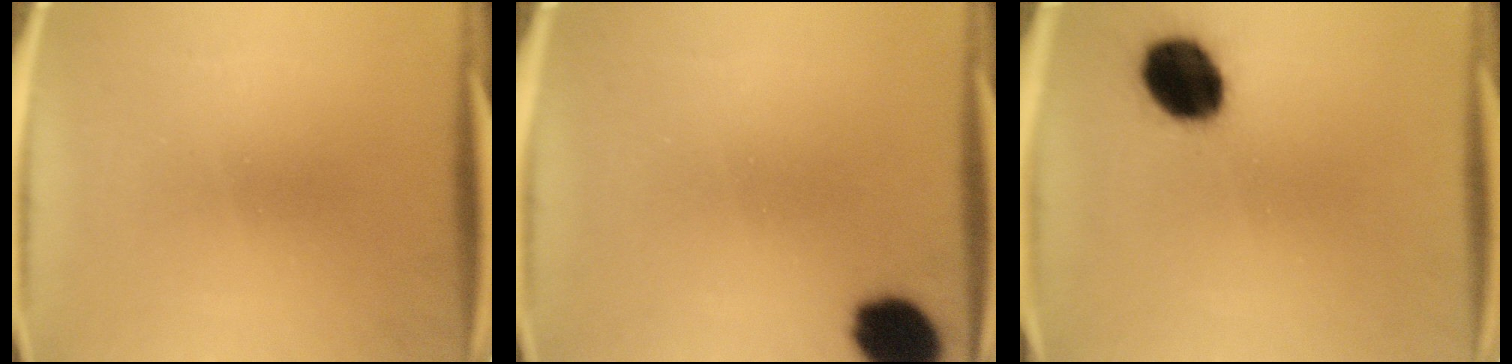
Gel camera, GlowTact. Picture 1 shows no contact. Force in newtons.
{"total": 10.7}
{"total": 13.1}